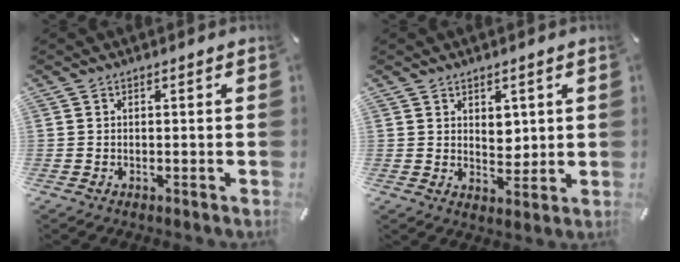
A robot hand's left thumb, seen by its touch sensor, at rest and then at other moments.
{"total": 4.2, "force": [1.9, 3.4, 1.5], "torque": [-0.015, -0.007, 0.031]}